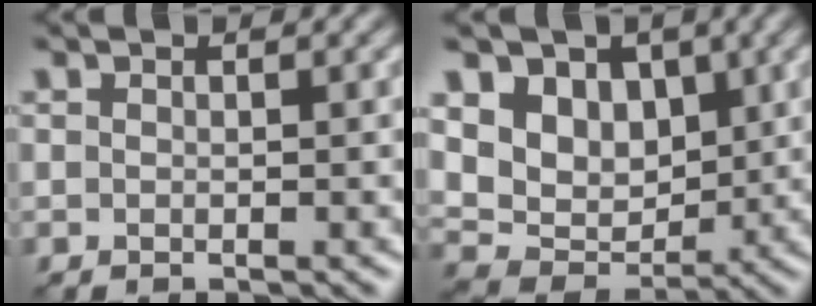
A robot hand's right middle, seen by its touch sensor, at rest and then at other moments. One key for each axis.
{"total": 7.8, "fx": 3.0, "fy": 6.0, "fz": 4.0, "tx": -0.082, "ty": 0.001, "tz": 0.049}